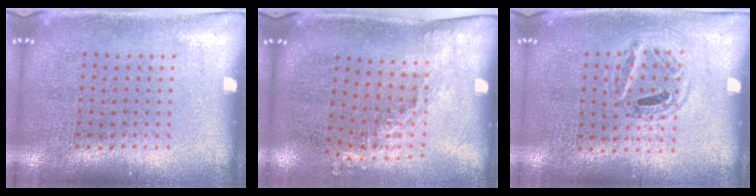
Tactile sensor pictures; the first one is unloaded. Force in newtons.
{"total": 1.4, "press": 1.1, "slide": 0.9}
{"total": 1.1, "press": 1.0, "slide": 0.4}